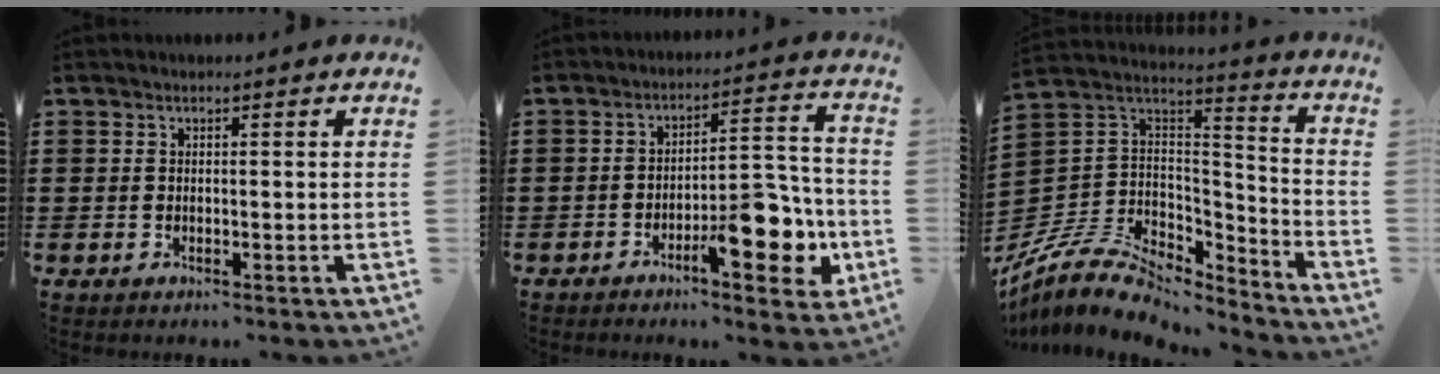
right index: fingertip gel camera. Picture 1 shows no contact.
{"total": 10.1, "force": [-4.4, 3.6, 8.3], "torque": [-0.101, 0.008, -0.070]}
{"total": 9.7, "force": [-7.0, 5.2, 4.3], "torque": [-0.106, 0.009, -0.135]}